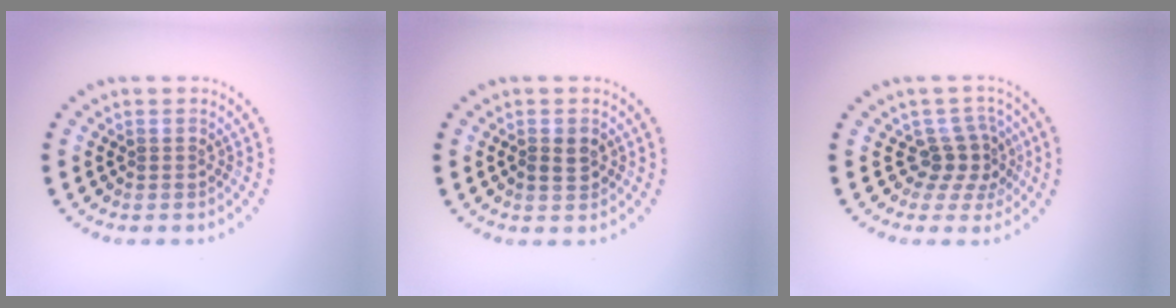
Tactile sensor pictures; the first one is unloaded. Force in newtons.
{"total": 1.5, "press": 1.5, "slide": 0.1}
{"total": 2.7, "press": 1.9, "slide": 1.9}